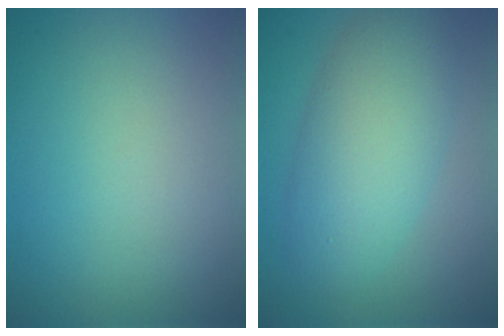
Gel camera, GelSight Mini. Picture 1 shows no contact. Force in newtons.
{"total": 6.9, "press": 6.9, "slide": 0.4}